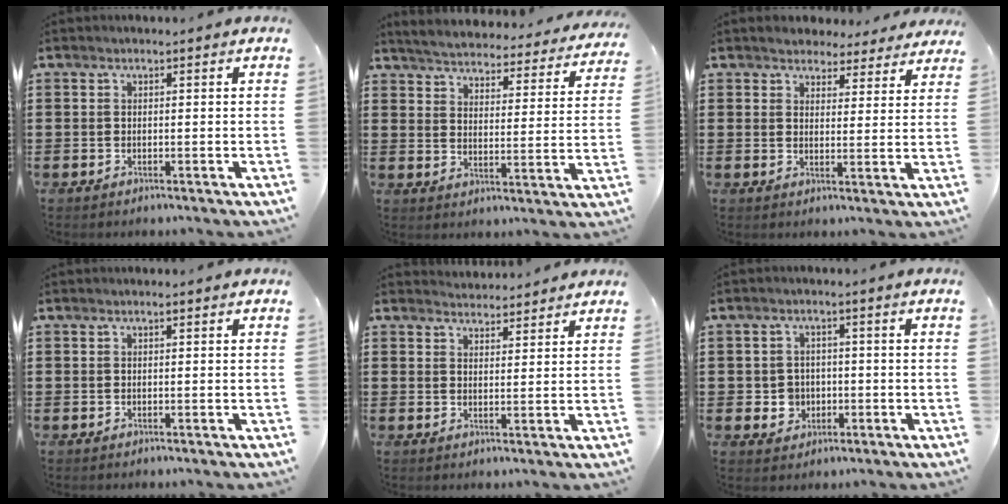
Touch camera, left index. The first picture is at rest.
{"total": 4.4, "force": [4.4, -0.2, 0.4], "torque": [-0.033, -0.038, 0.071]}
{"total": 3.7, "force": [3.6, 1.1, 0.1], "torque": [-0.018, -0.009, 0.065]}
{"total": 0.0}
{"total": 2.8, "force": [2.7, 0.2, -0.2], "torque": [-0.004, -0.008, 0.052]}
{"total": 3.4, "force": [-0.6, 3.2, 1.0], "torque": [-0.031, 0.005, -0.014]}